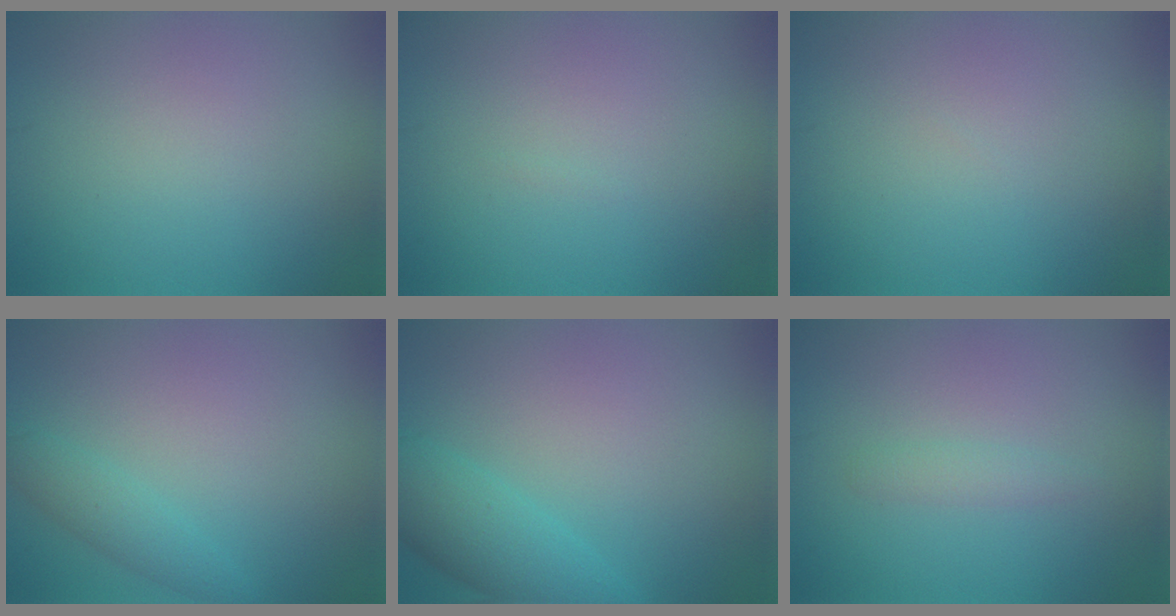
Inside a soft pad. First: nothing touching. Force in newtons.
{"total": 0.0}
{"total": 0.0}
{"total": 2.0, "press": 2.0, "slide": 0.0}
{"total": 4.4, "press": 4.4, "slide": 0.2}
{"total": 1.1, "press": 1.1, "slide": 0.1}